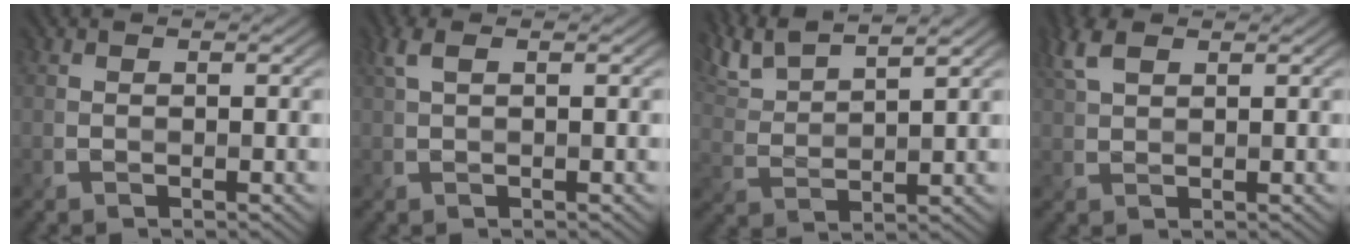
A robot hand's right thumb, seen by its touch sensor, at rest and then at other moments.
{"total": 1.8, "force": [0.7, 0.5, 1.6], "torque": [-0.043, 0.006, 0.013]}
{"total": 7.4, "force": [6.0, 1.4, 4.1], "torque": [-0.095, 0.018, 0.121]}
{"total": 4.0, "force": [2.3, 1.7, 2.8], "torque": [-0.078, 0.014, 0.049]}